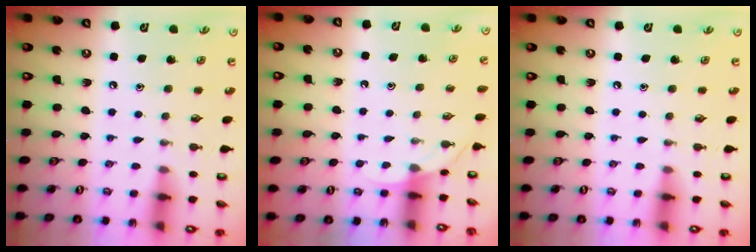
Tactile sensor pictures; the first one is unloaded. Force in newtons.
{"total": 3.1, "press": 3.1, "slide": 0.3}
{"total": 0.0}